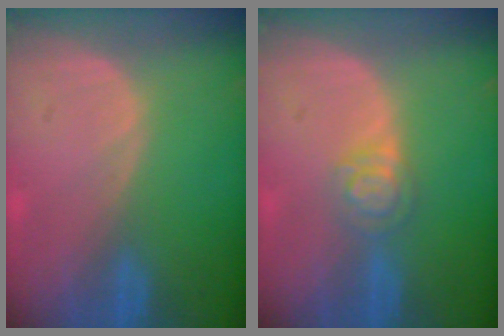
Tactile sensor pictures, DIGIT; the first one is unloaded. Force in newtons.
{"total": 4.0, "press": 3.6, "slide": 1.8}